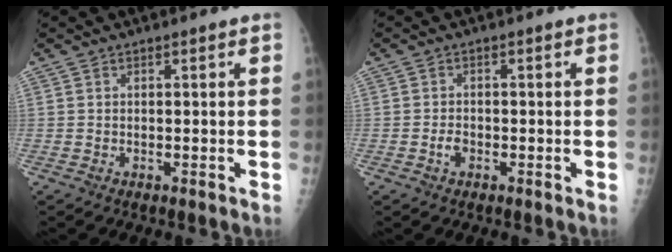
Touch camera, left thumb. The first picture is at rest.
{"total": 1.9, "force": [-0.8, 1.3, 1.1], "torque": [-0.017, 0.005, -0.015]}